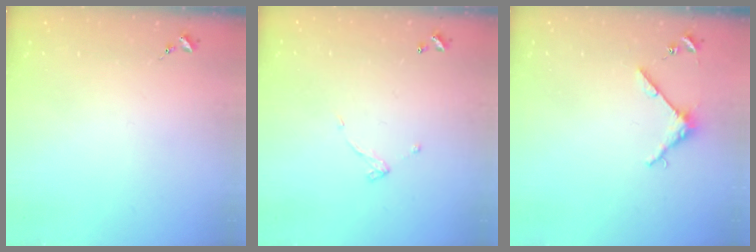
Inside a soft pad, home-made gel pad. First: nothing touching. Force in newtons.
{"total": 4.4, "press": 4.4, "slide": 0.2}
{"total": 4.0, "press": 4.0, "slide": 0.4}